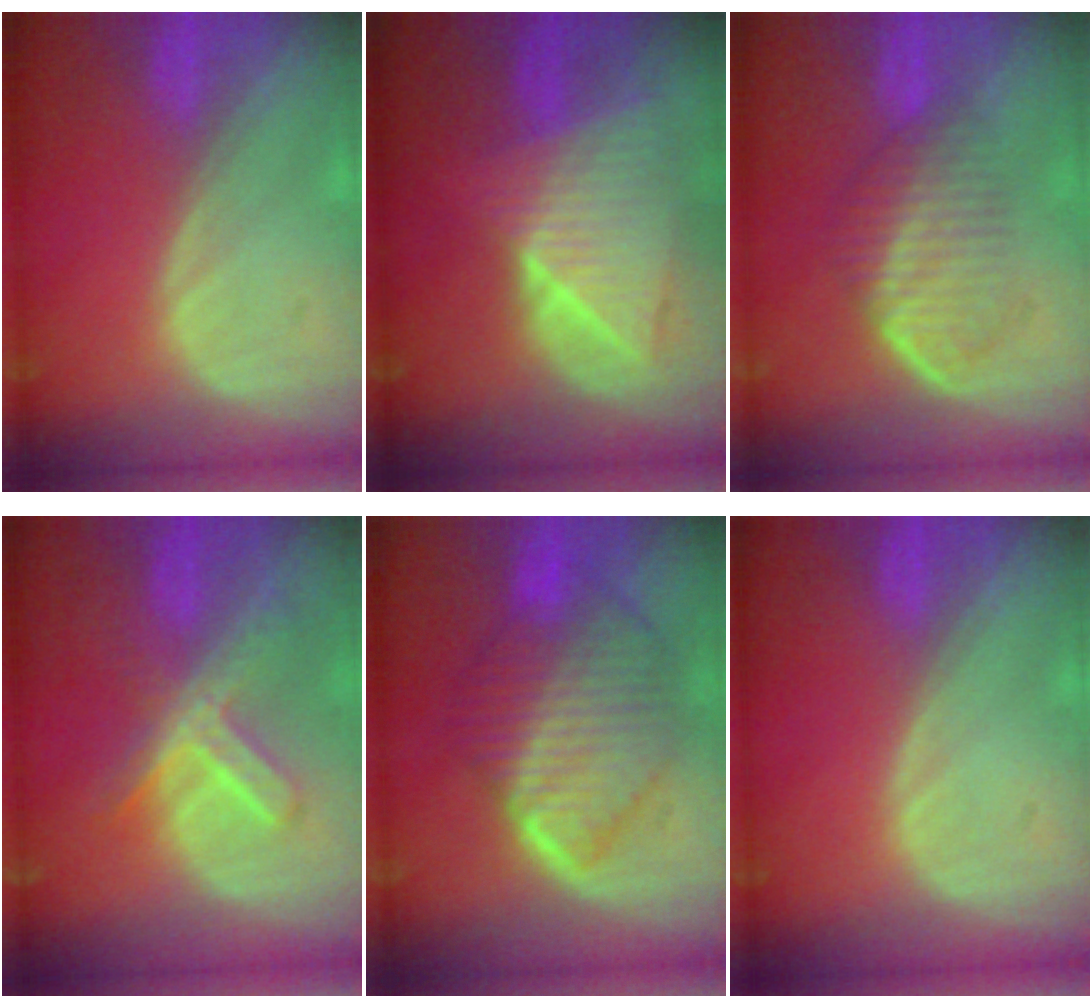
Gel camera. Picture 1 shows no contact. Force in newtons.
{"total": 9.0, "press": 8.0, "slide": 4.2}
{"total": 6.6, "press": 6.0, "slide": 2.7}
{"total": 7.3, "press": 6.3, "slide": 3.7}
{"total": 10.6, "press": 10.5, "slide": 0.9}
{"total": 0.0}